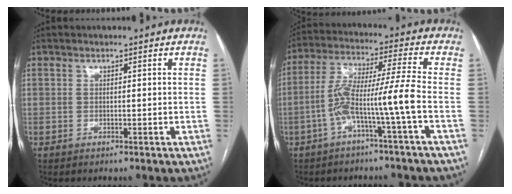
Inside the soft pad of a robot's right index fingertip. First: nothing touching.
{"total": 9.3, "force": [-3.5, -1.4, 8.6], "torque": [-0.173, 0.026, -0.064]}